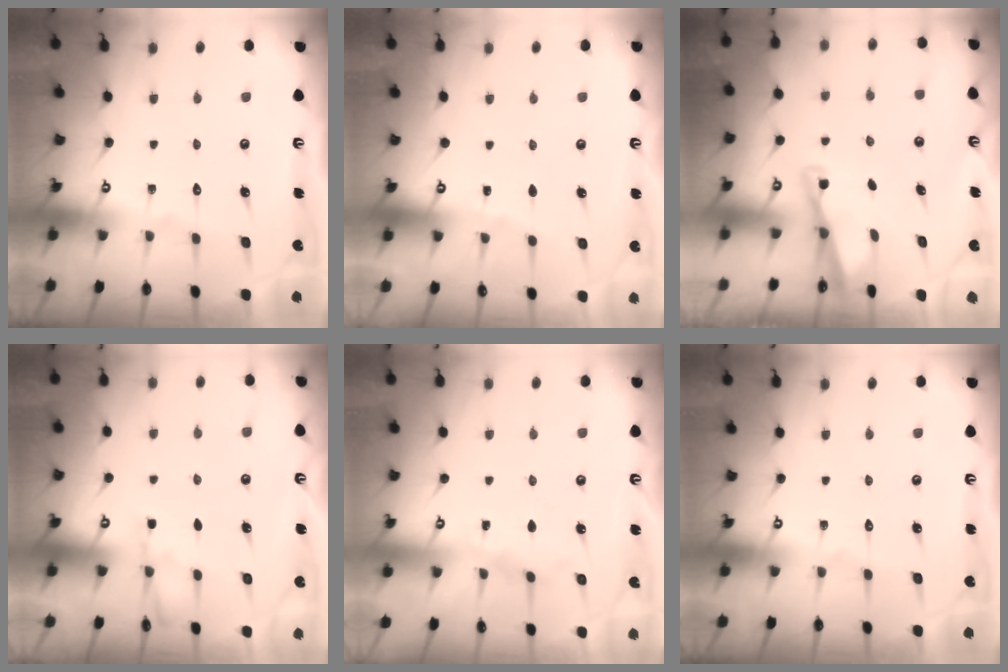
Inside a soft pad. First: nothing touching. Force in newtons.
{"total": 2.1, "press": 2.1, "slide": 0.4}
{"total": 2.7, "press": 2.7, "slide": 0.2}
{"total": 2.4, "press": 2.4, "slide": 0.5}
{"total": 3.4, "press": 3.4, "slide": 0.5}
{"total": 0.0}